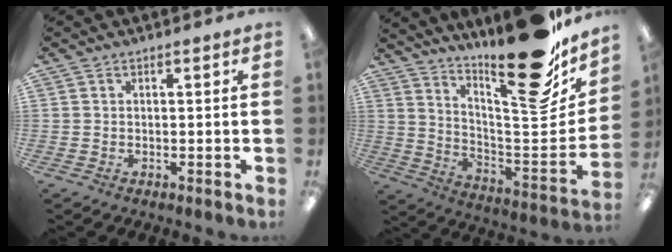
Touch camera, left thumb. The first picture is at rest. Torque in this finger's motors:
{"motor_torque": [0.41, 0.42, 1.08, -1.69, 0.12]}